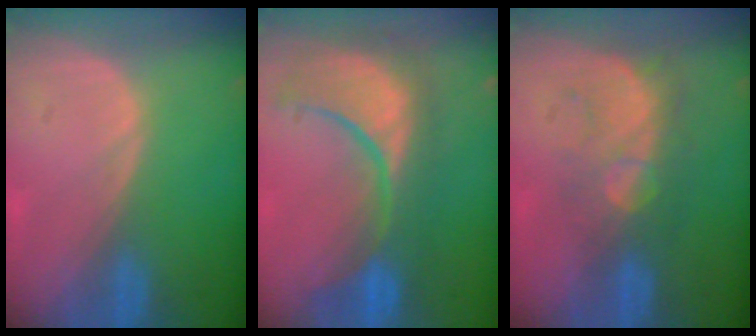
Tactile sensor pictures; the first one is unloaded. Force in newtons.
{"total": 11.9, "press": 10.8, "slide": 4.8}
{"total": 8.6, "press": 7.5, "slide": 4.2}